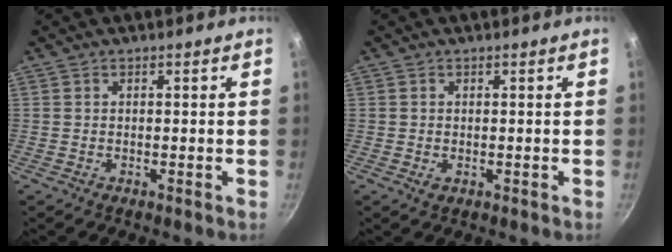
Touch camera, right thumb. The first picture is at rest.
{"total": 1.0, "force": [-0.1, 0.8, 0.6], "torque": [-0.008, -0.003, -0.002]}